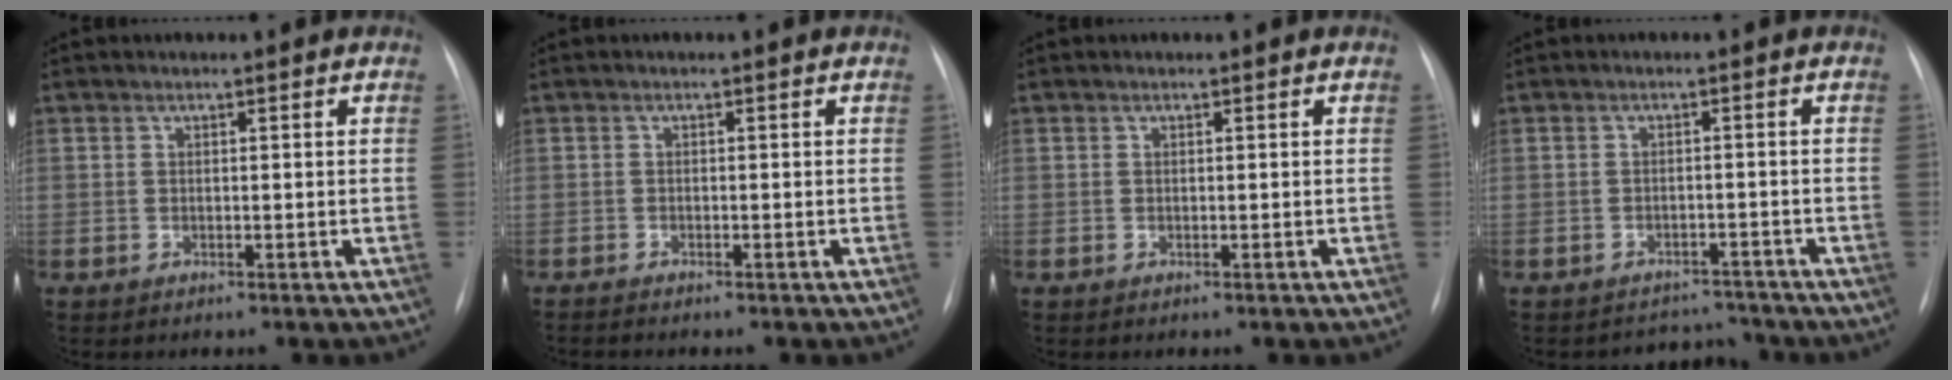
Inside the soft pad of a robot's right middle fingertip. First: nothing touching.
{"total": 1.4, "force": [-1.3, 0.2, 0.6], "torque": [-0.013, -0.005, -0.016]}
{"total": 0.0}
{"total": 3.7, "force": [-3.4, 0.9, -1.2], "torque": [0.016, 0.015, -0.044]}